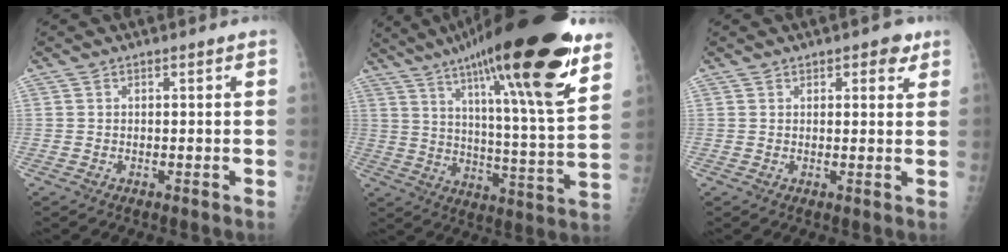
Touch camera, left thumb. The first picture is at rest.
{"total": 29.4, "force": [18.6, 4.4, 22.3], "torque": [-0.334, -0.055, 0.288]}
{"total": 3.5, "force": [2.0, 1.8, 2.1], "torque": [-0.006, -0.006, 0.023]}